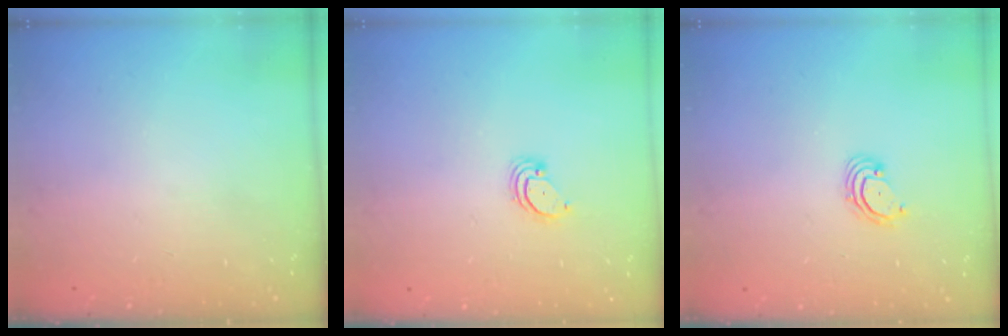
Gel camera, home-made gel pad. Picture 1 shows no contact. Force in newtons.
{"total": 2.2, "press": 2.2, "slide": 0.3}
{"total": 2.7, "press": 2.7, "slide": 0.3}